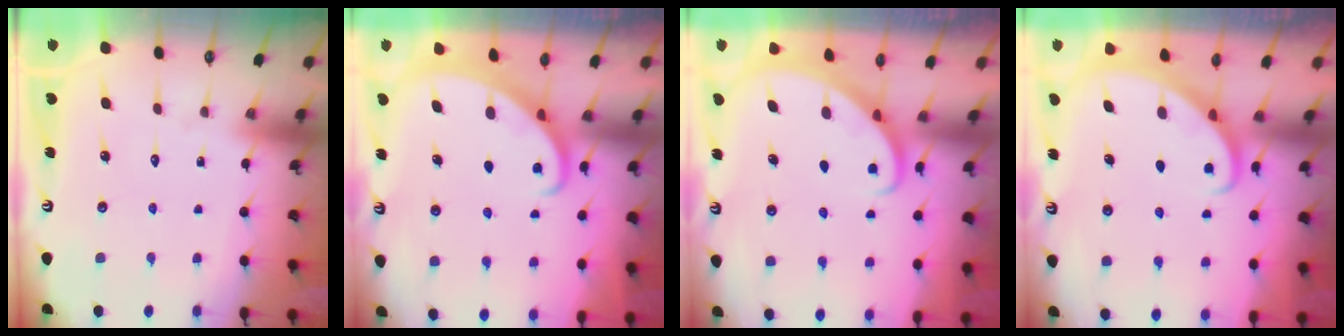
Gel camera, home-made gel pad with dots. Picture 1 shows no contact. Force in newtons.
{"total": 2.2, "press": 2.2, "slide": 0.3}
{"total": 2.8, "press": 2.8, "slide": 0.2}
{"total": 2.7, "press": 2.7, "slide": 0.2}